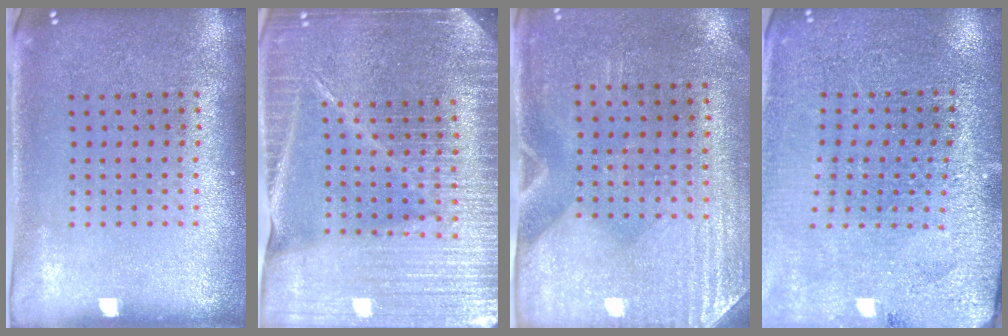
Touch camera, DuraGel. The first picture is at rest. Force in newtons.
{"total": 4.9, "press": 4.5, "slide": 2.1}
{"total": 2.9, "press": 2.5, "slide": 1.4}
{"total": 2.8, "press": 2.8, "slide": 0.1}